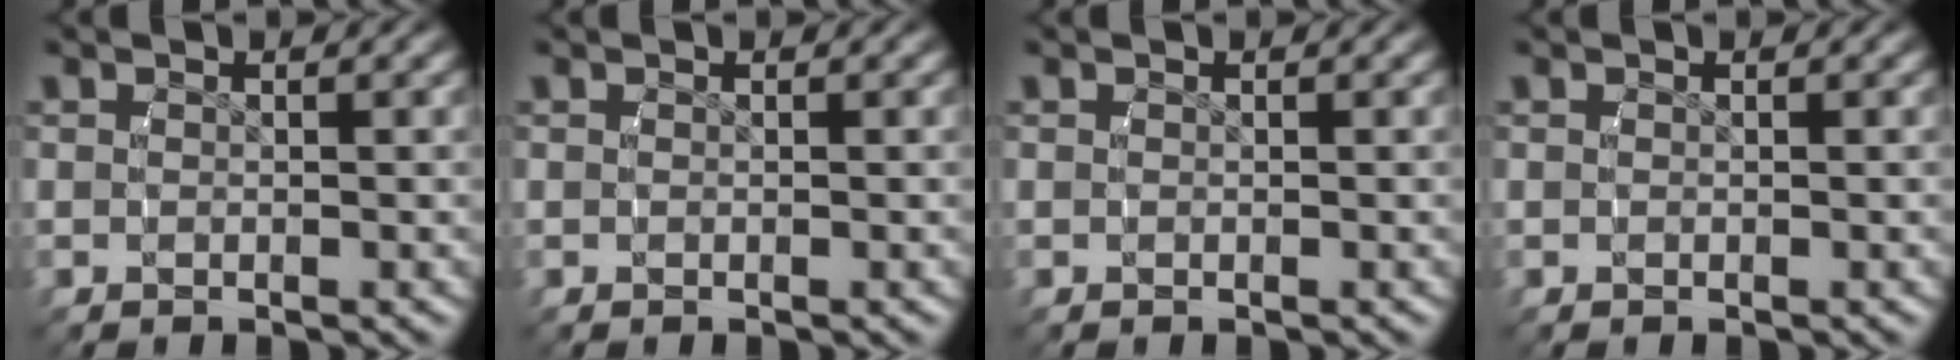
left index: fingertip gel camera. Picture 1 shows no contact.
{"total": 0.0}
{"total": 0.0}
{"total": 0.0}